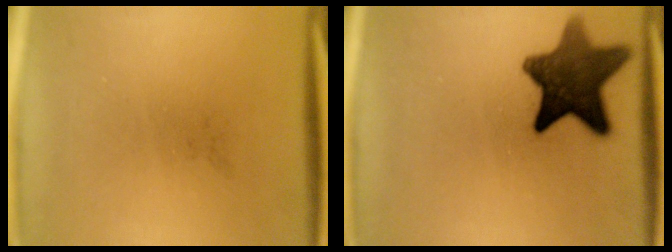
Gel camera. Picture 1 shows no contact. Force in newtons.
{"total": 11.7}